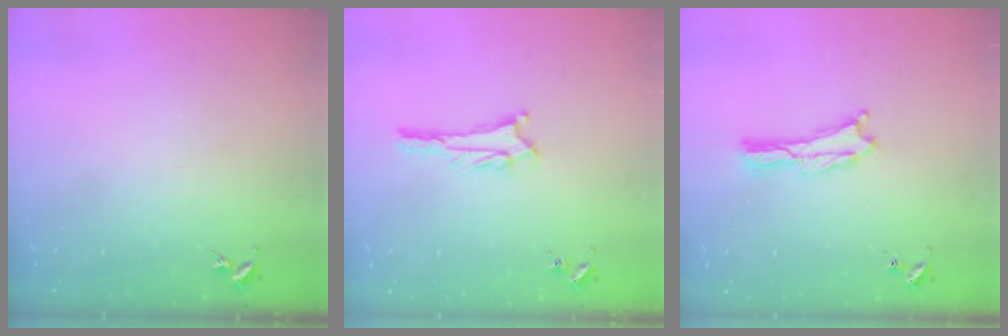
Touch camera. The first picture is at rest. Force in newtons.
{"total": 2.8, "press": 2.8, "slide": 0.2}
{"total": 0.0}